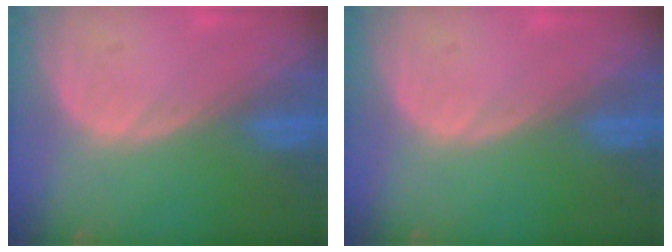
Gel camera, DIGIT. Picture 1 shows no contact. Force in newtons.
{"total": 0.0}